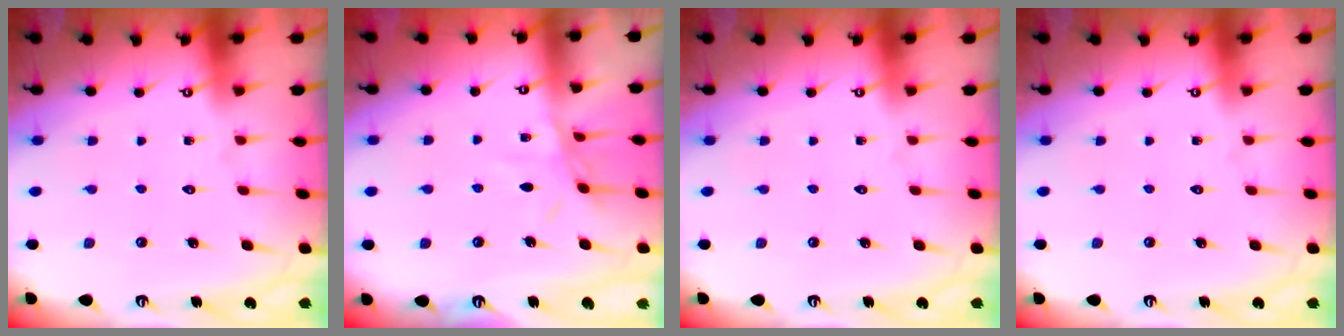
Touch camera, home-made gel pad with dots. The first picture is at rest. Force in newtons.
{"total": 5.7, "press": 5.6, "slide": 0.7}
{"total": 0.0}
{"total": 0.0}